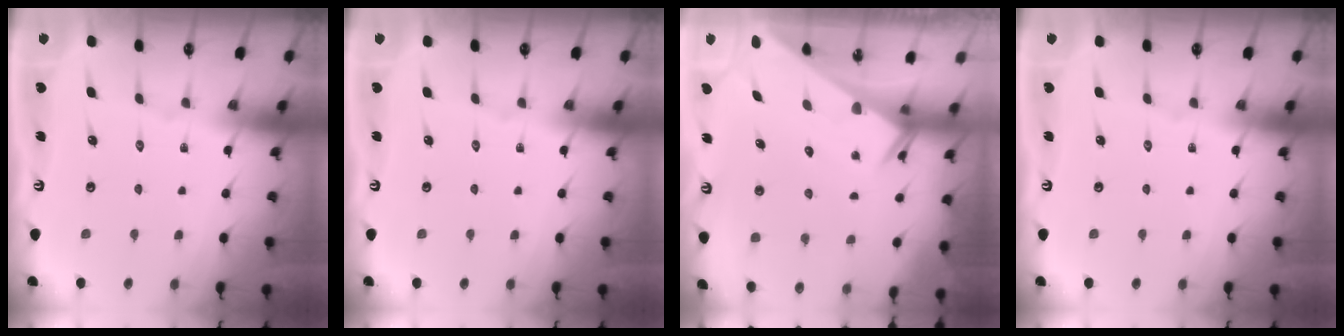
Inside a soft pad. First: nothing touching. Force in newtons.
{"total": 0.0}
{"total": 2.6, "press": 2.6, "slide": 0.1}
{"total": 0.0}